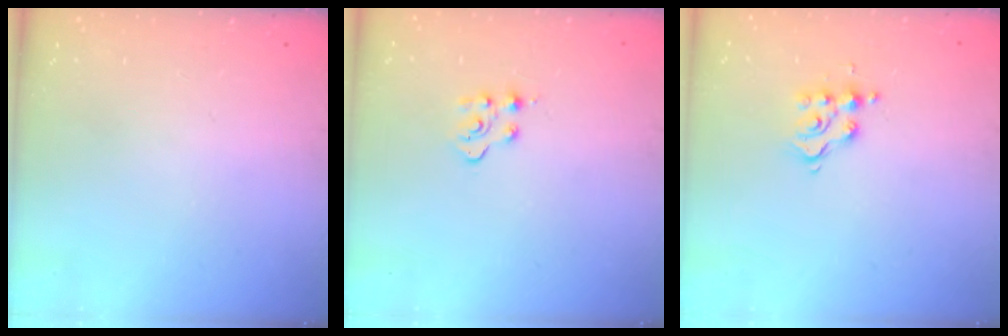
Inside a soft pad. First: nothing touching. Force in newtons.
{"total": 3.9, "press": 3.8, "slide": 0.5}
{"total": 9.1, "press": 9.0, "slide": 0.9}